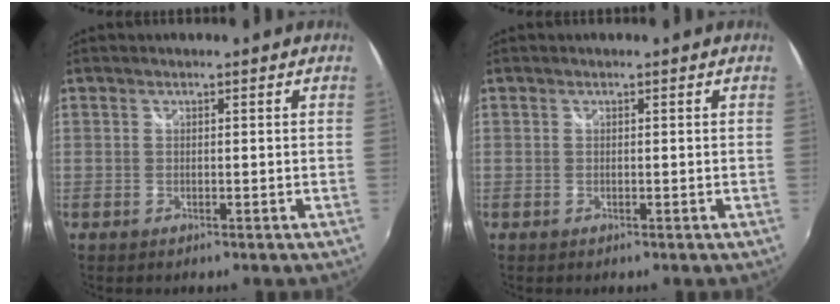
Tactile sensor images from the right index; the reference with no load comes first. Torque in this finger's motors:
{"motor_torque": [-0.03, -0.02, 0.02, 0.00]}